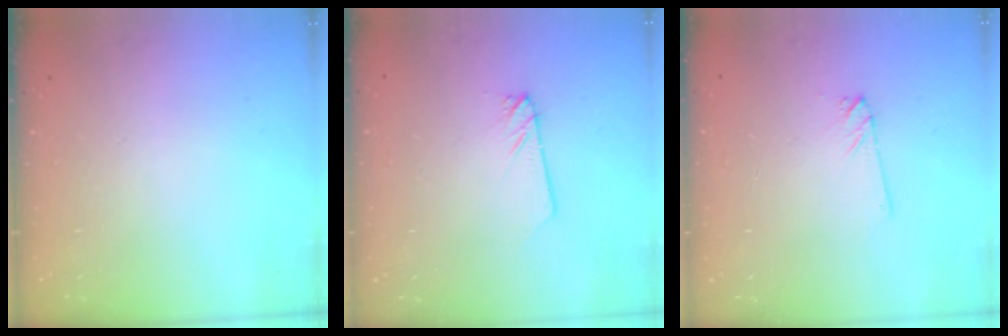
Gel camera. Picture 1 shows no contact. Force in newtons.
{"total": 1.6, "press": 1.6, "slide": 0.0}
{"total": 1.7, "press": 1.7, "slide": 0.1}